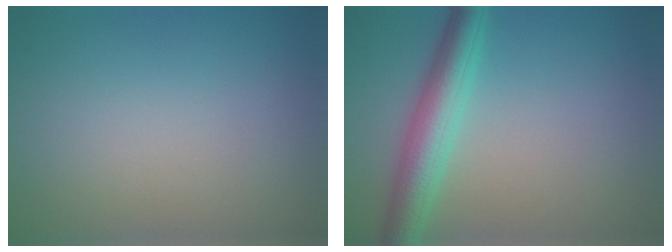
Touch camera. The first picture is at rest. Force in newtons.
{"total": 5.1, "press": 5.1, "slide": 0.0}